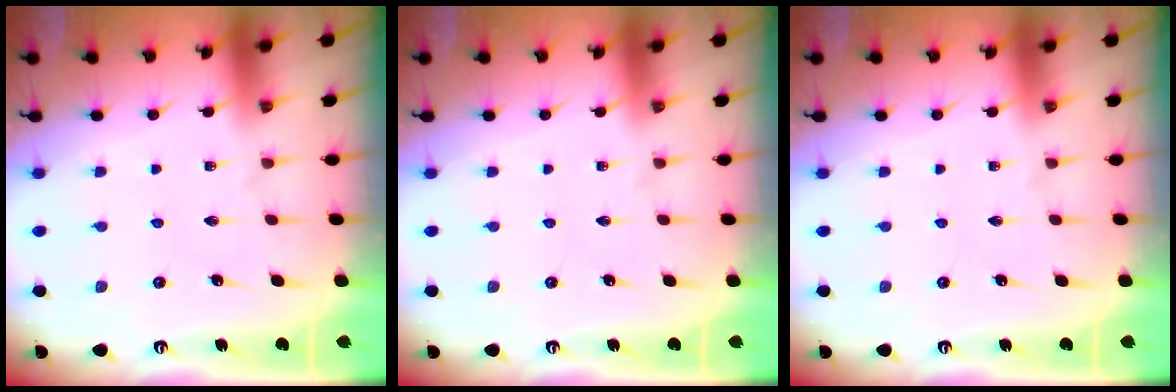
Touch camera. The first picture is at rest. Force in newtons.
{"total": 0.0}
{"total": 0.0}